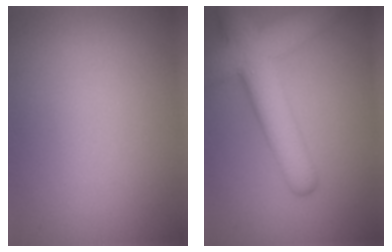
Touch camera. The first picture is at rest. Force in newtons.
{"total": 7.4, "press": 7.4, "slide": 0.3}